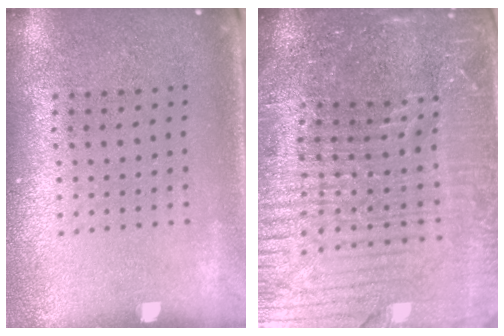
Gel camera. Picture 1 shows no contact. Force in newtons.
{"total": 6.1, "press": 5.4, "slide": 2.8}